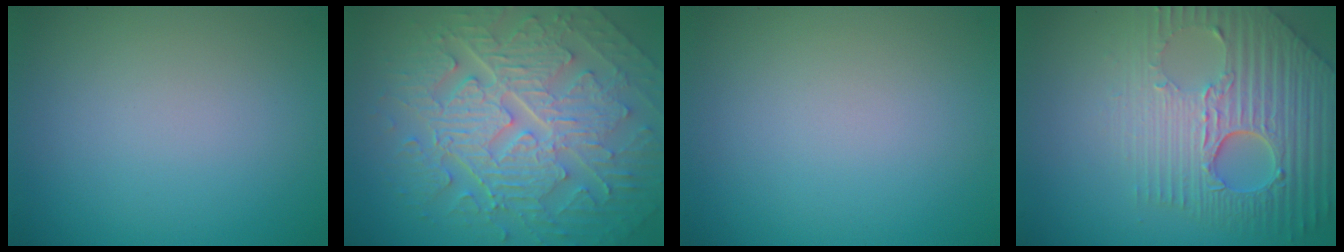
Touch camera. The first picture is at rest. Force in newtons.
{"total": 9.9, "press": 6.7, "slide": 7.3}
{"total": 0.0}
{"total": 8.7, "press": 5.9, "slide": 6.4}